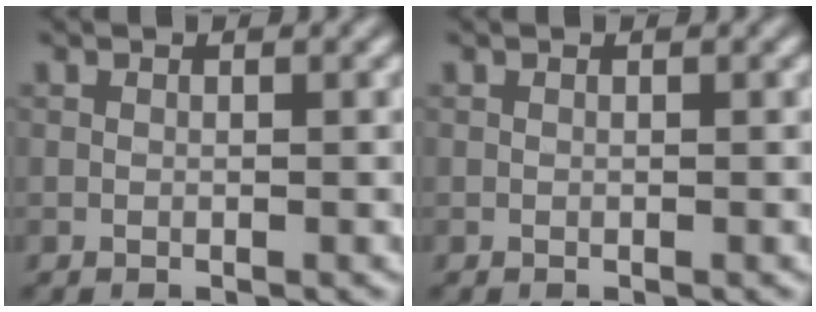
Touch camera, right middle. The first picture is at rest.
{"total": 0.0}